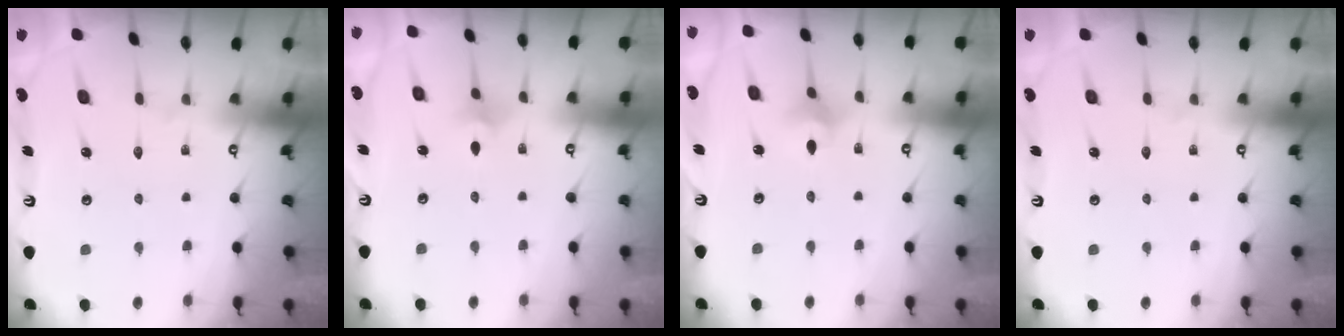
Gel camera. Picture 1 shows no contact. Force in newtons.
{"total": 3.9, "press": 3.8, "slide": 0.9}
{"total": 4.0, "press": 4.0, "slide": 0.6}
{"total": 0.0}